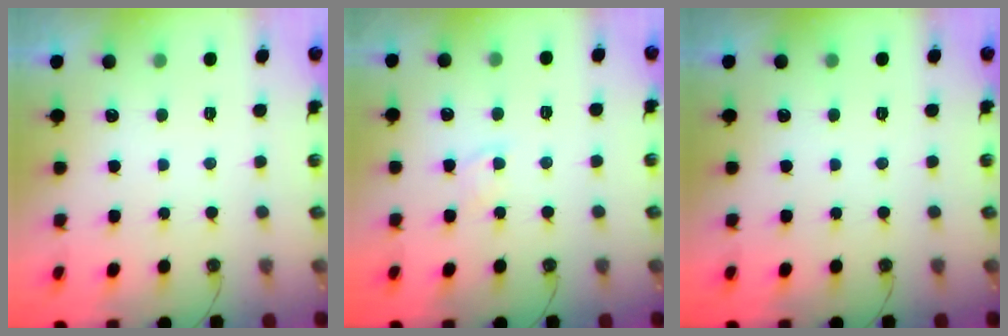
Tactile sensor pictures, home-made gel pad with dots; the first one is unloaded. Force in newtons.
{"total": 2.8, "press": 2.8, "slide": 0.4}
{"total": 0.0}